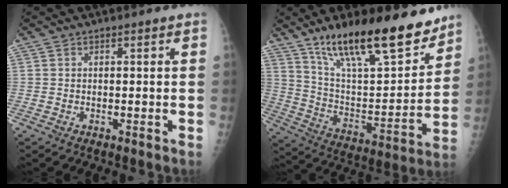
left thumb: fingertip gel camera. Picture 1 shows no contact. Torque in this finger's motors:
{"motor_torque": [1.26, 1.19, 1.48, -1.29, 0.43]}